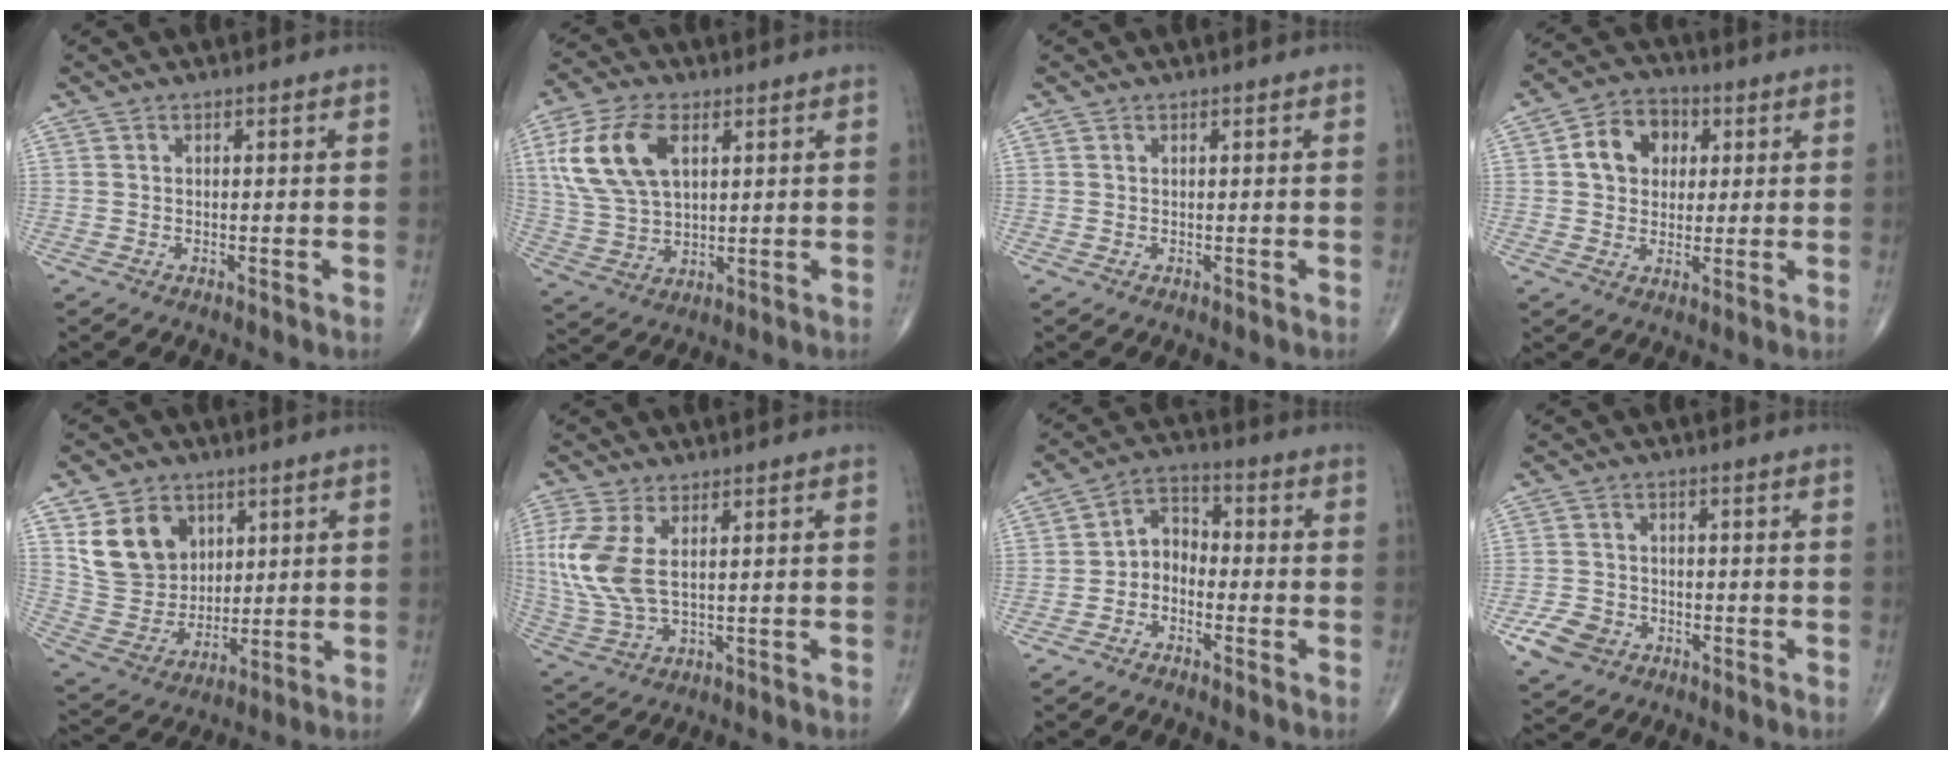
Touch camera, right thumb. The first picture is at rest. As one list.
[{"total": 14.2, "force": [4.7, 8.0, 10.8], "torque": [-0.217, -0.004, 0.095]}, {"total": 0.0}, {"total": 9.2, "force": [2.0, 7.3, 5.2], "torque": [-0.056, 0.007, 0.026]}, {"total": 13.3, "force": [5.4, 10.4, 6.3], "torque": [-0.085, -0.023, 0.116]}, {"total": 10.8, "force": [2.1, 5.2, 9.2], "torque": [-0.236, -0.003, 0.053]}, {"total": 5.5, "force": [-2.2, 4.0, 3.1], "torque": [-0.035, 0.034, -0.056]}, {"total": 6.0, "force": [-2.8, 4.6, 2.5], "torque": [-0.040, 0.012, -0.049]}]